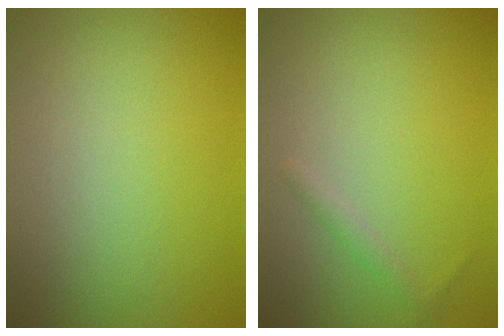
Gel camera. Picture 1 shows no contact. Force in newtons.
{"total": 0.9, "press": 0.9, "slide": 0.1}